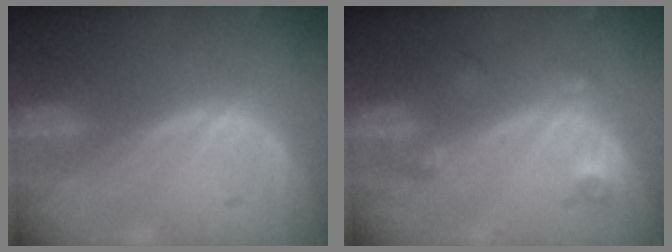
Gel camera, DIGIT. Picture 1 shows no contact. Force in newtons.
{"total": 3.5, "press": 3.1, "slide": 1.7}